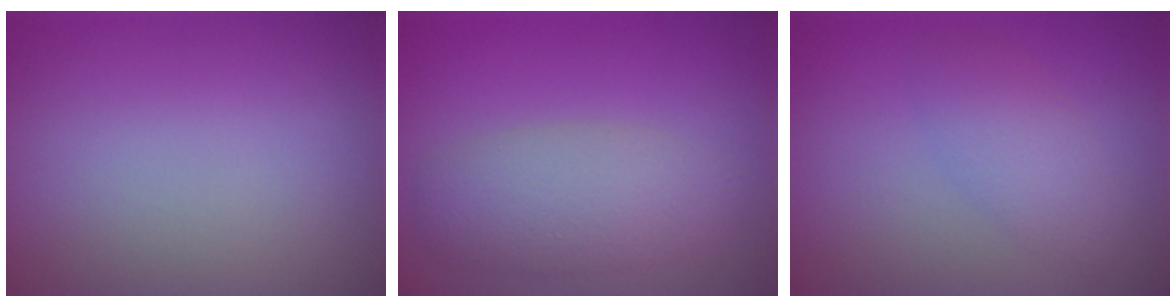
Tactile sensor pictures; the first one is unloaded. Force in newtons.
{"total": 4.2, "press": 4.2, "slide": 0.1}
{"total": 2.5, "press": 2.5, "slide": 0.1}